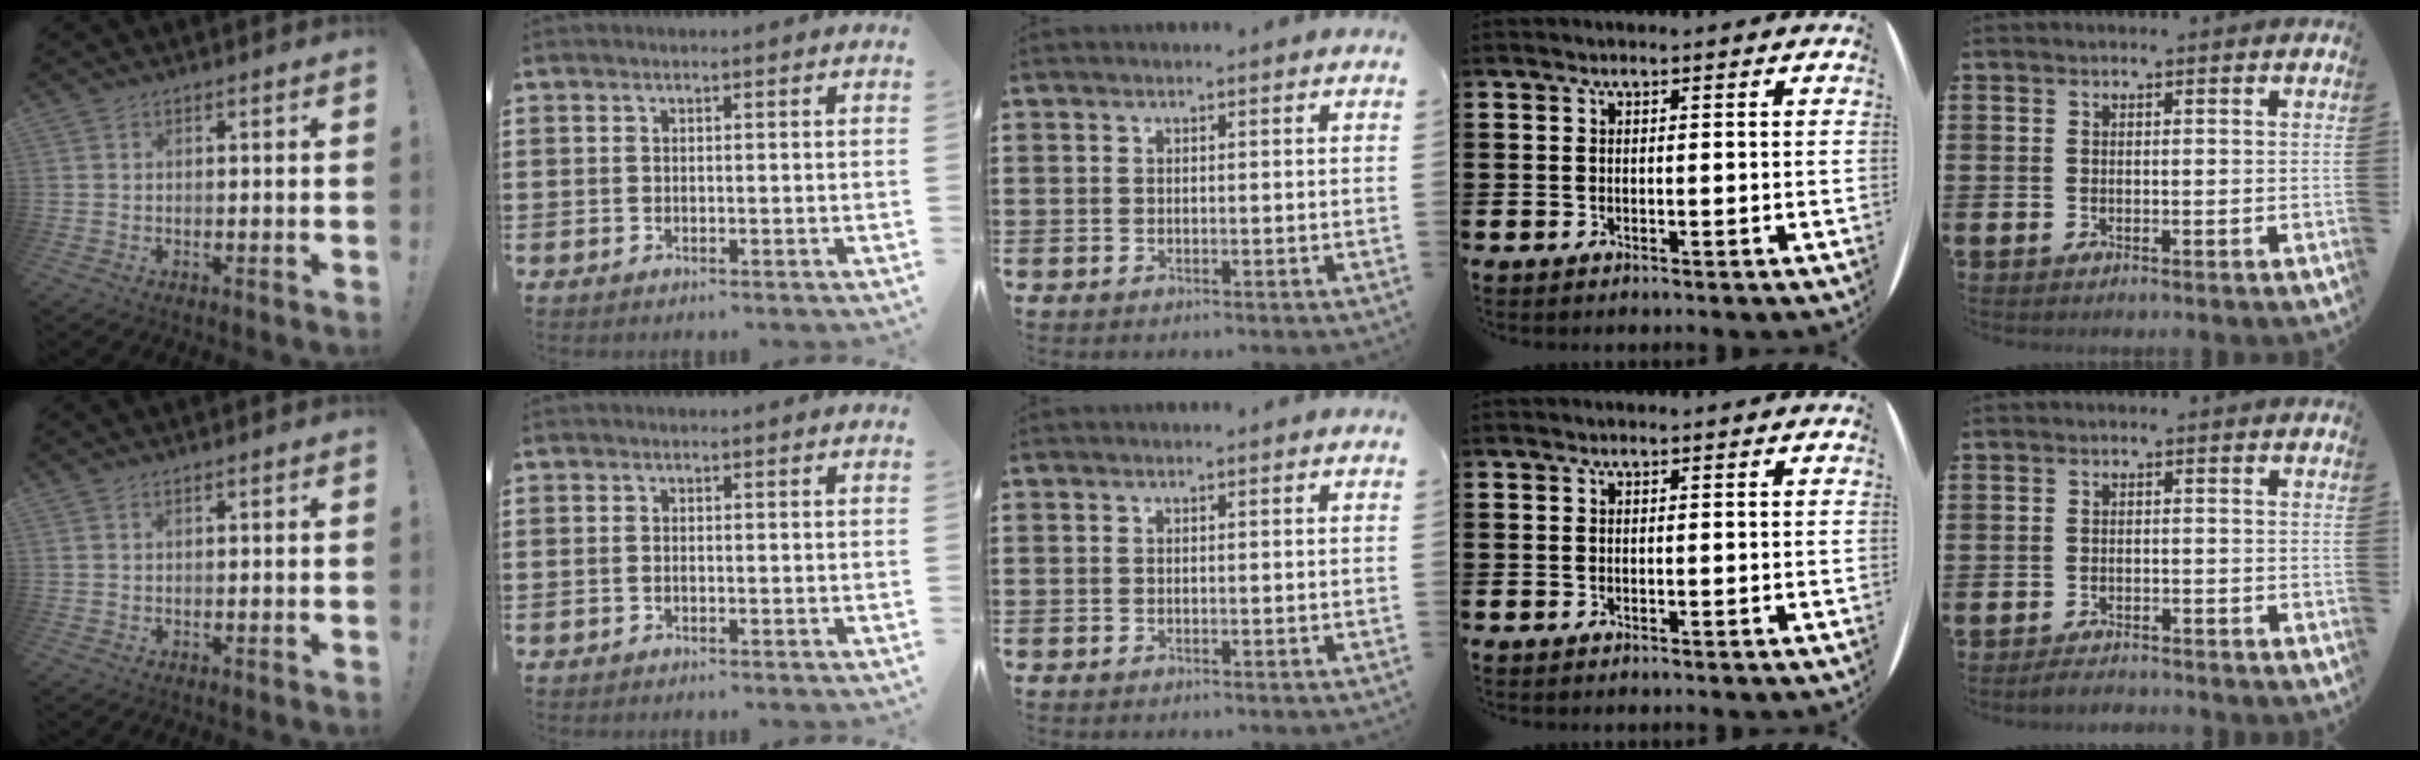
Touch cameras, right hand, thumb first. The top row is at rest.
{"thumb": {"total": 0.7, "force": [0.4, 0.3, 0.5], "torque": [-0.018, 0.004, 0.011]}, "index": {"total": 0.5, "force": [-0.3, 0.2, 0.4], "torque": [-0.010, -0.003, -0.005]}, "little": {"total": 1.6, "force": [-1.6, 0.1, 0.1], "torque": [-0.007, 0.002, -0.032]}}